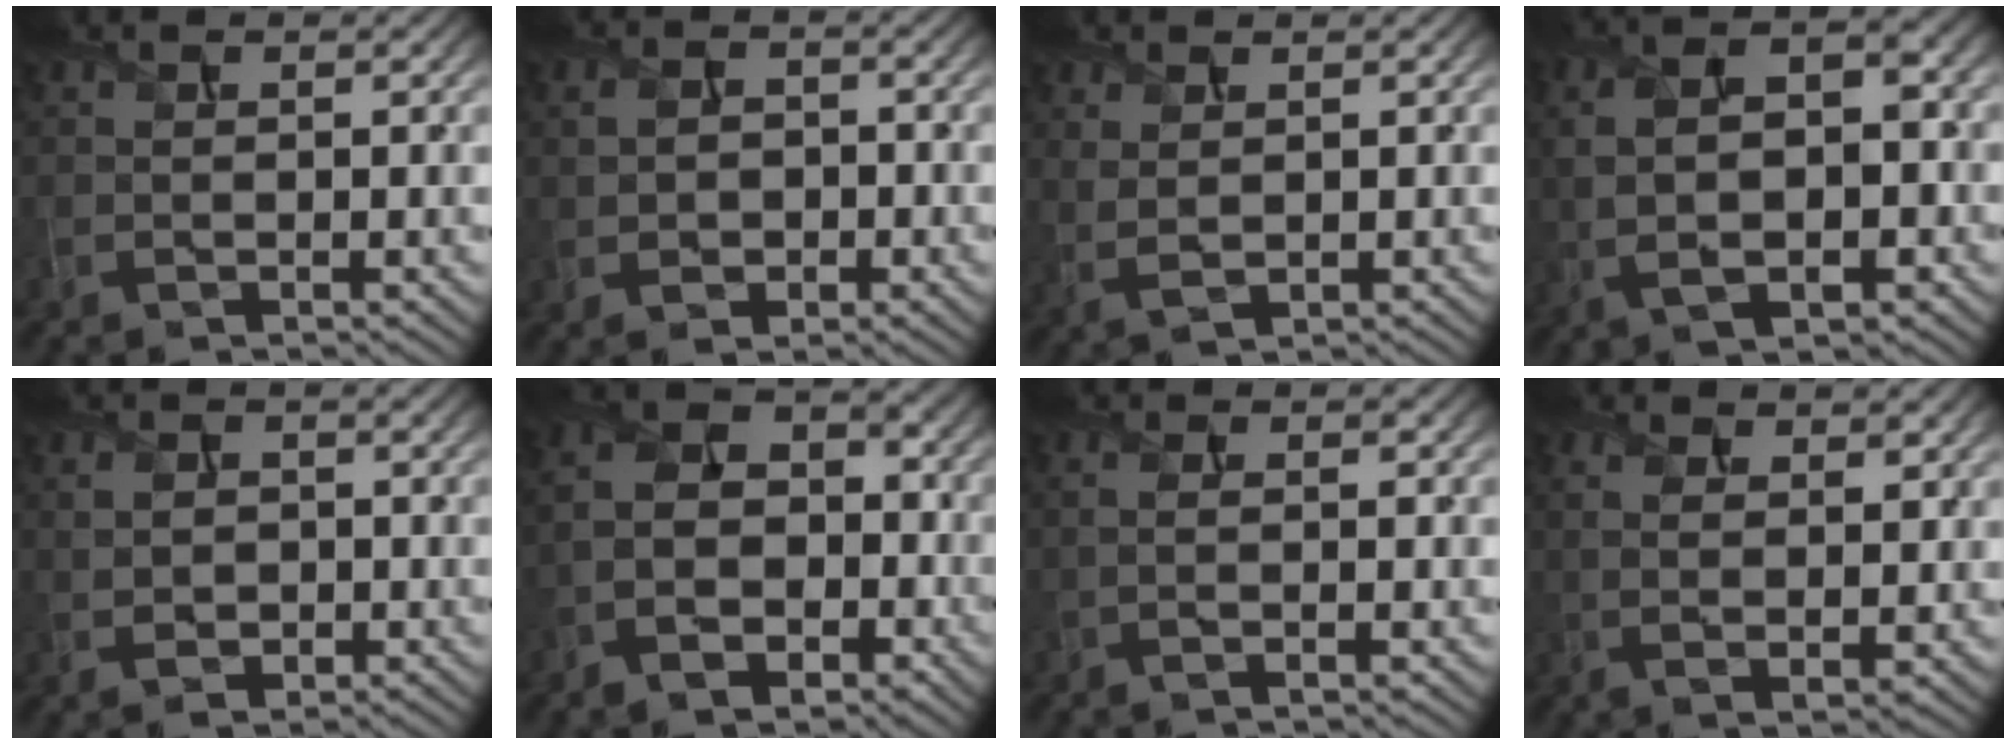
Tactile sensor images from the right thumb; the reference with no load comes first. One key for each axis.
{"total": 3.4, "fx": -0.7, "fy": 2.5, "fz": 2.2, "tx": -0.035, "ty": 0.000, "tz": -0.015}
{"total": 2.5, "fx": 0.8, "fy": 1.3, "fz": 1.9, "tx": -0.052, "ty": -0.003, "tz": 0.020}
{"total": 10.1, "fx": -0.1, "fy": 5.2, "fz": 8.6, "tx": -0.187, "ty": -0.003, "tz": -0.004}
{"total": 3.2, "fx": -0.1, "fy": 2.3, "fz": 2.2, "tx": -0.038, "ty": -0.003, "tz": -0.002}
{"total": 9.6, "fx": -3.5, "fy": 6.7, "fz": 6.0, "tx": -0.133, "ty": -0.025, "tz": -0.072}
{"total": 3.0, "fx": -0.2, "fy": 0.8, "fz": 2.8, "tx": -0.051, "ty": -0.001, "tz": -0.007}
{"total": 5.0, "fx": 1.6, "fy": 2.2, "fz": 4.2, "tx": -0.087, "ty": -0.004, "tz": 0.028}